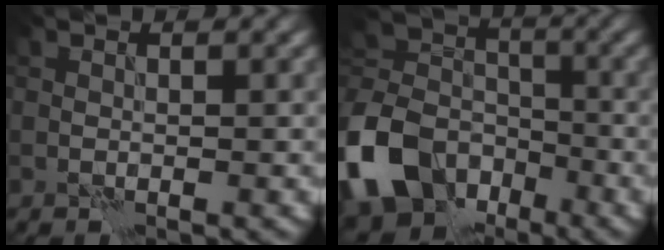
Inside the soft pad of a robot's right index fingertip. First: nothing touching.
{"total": 13.3, "force": [-7.3, 9.2, 6.2], "torque": [-0.150, -0.016, -0.146]}